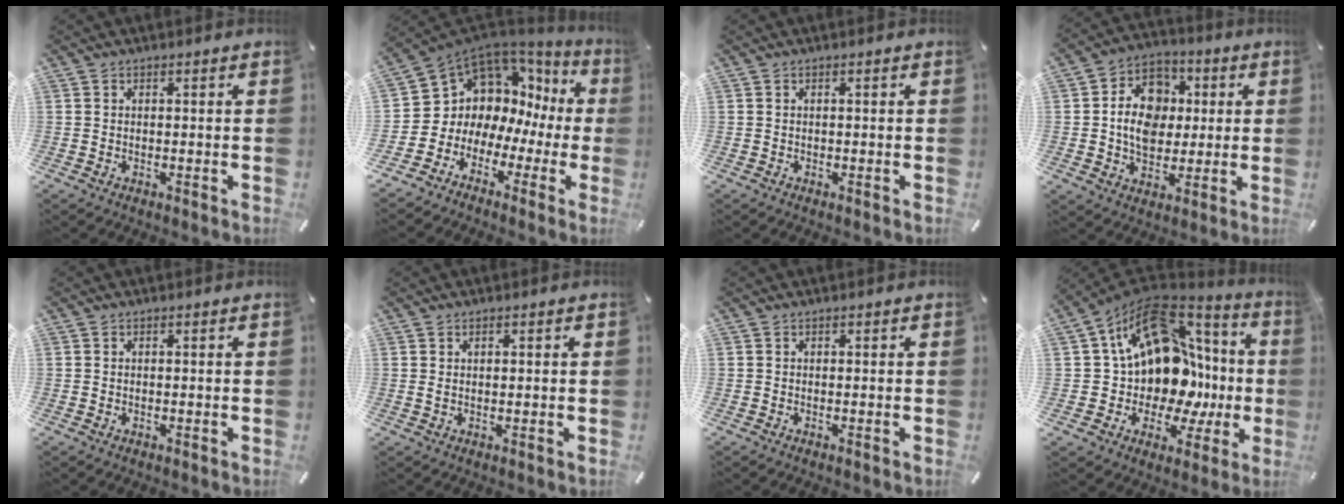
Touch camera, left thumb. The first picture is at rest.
{"total": 8.1, "force": [3.8, 7.1, 1.3], "torque": [-0.044, -0.062, 0.080]}
{"total": 0.0}
{"total": 12.1, "force": [0.2, 10.2, 6.6], "torque": [-0.118, 0.018, 0.006]}
{"total": 0.0}
{"total": 1.3, "force": [0.5, 0.5, 1.1], "torque": [-0.021, 0.002, 0.007]}
{"total": 0.0}
{"total": 18.1, "force": [5.3, 13.2, 11.2], "torque": [-0.186, -0.074, 0.101]}